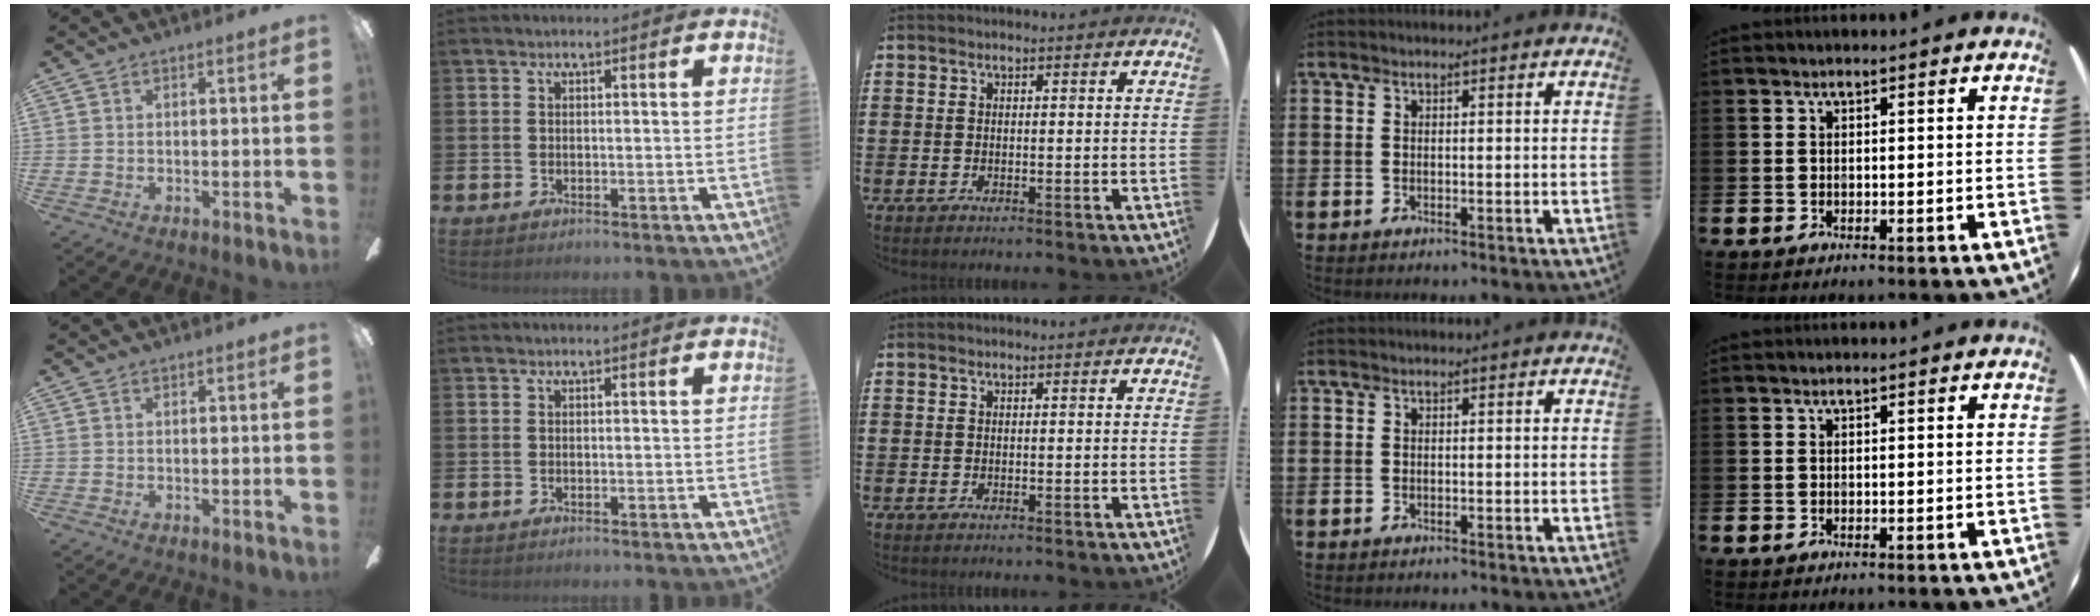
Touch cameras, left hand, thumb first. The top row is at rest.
{}